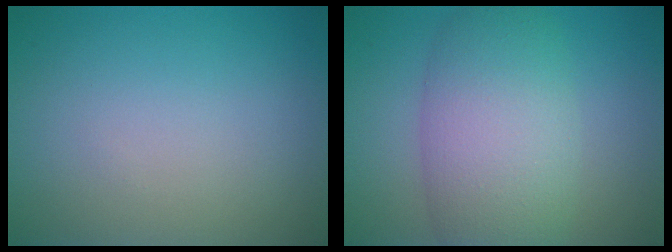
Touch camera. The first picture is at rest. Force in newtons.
{"total": 7.9, "press": 7.9, "slide": 0.4}